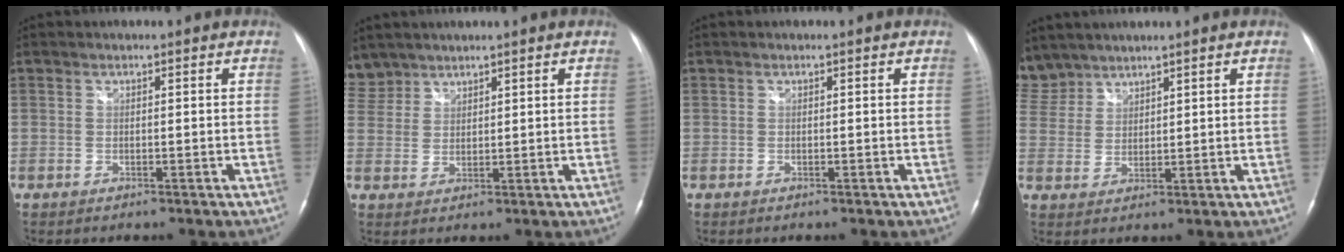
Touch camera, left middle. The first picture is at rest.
{"total": 4.9, "force": [4.2, 2.3, -0.3], "torque": [0.009, 0.012, 0.092]}
{"total": 0.0}
{"total": 7.9, "force": [6.9, 3.9, 0.5], "torque": [-0.026, 0.013, 0.152]}